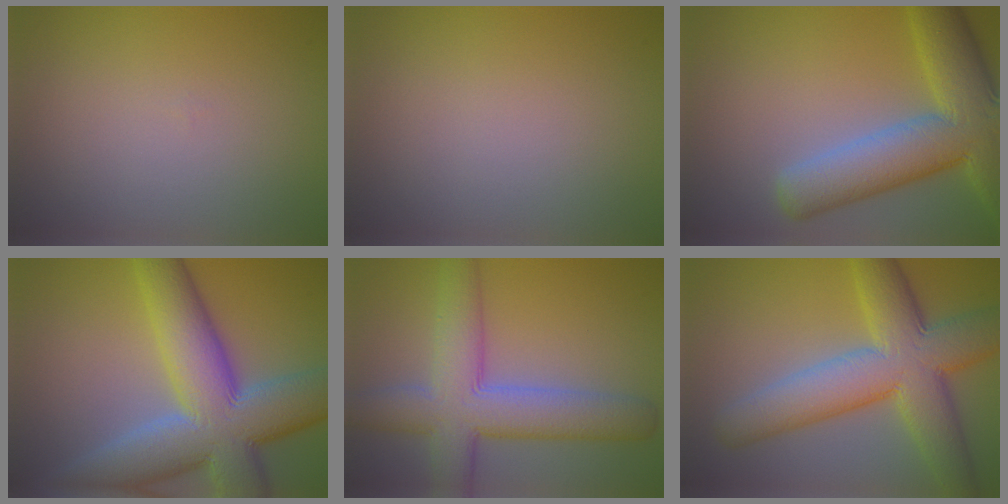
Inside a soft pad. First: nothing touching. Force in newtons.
{"total": 0.0}
{"total": 10.7, "press": 10.7, "slide": 0.8}
{"total": 14.0, "press": 14.0, "slide": 1.1}
{"total": 8.5, "press": 8.5, "slide": 0.4}
{"total": 10.6, "press": 10.6, "slide": 0.4}